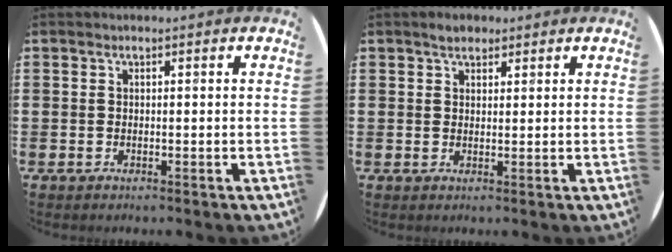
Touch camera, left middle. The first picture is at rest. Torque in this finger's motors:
{"motor_torque": [0.23, -0.17, 0.01, 0.03]}